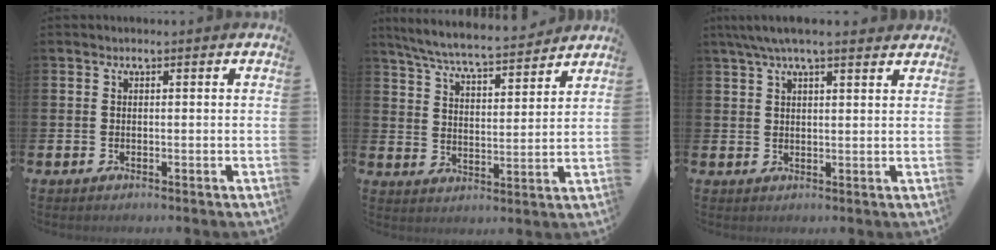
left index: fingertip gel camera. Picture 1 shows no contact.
{"total": 7.0, "force": [6.6, 0.5, 2.2], "torque": [-0.068, -0.046, 0.115]}
{"total": 5.1, "force": [4.2, 0.8, 2.7], "torque": [-0.060, -0.004, 0.076]}